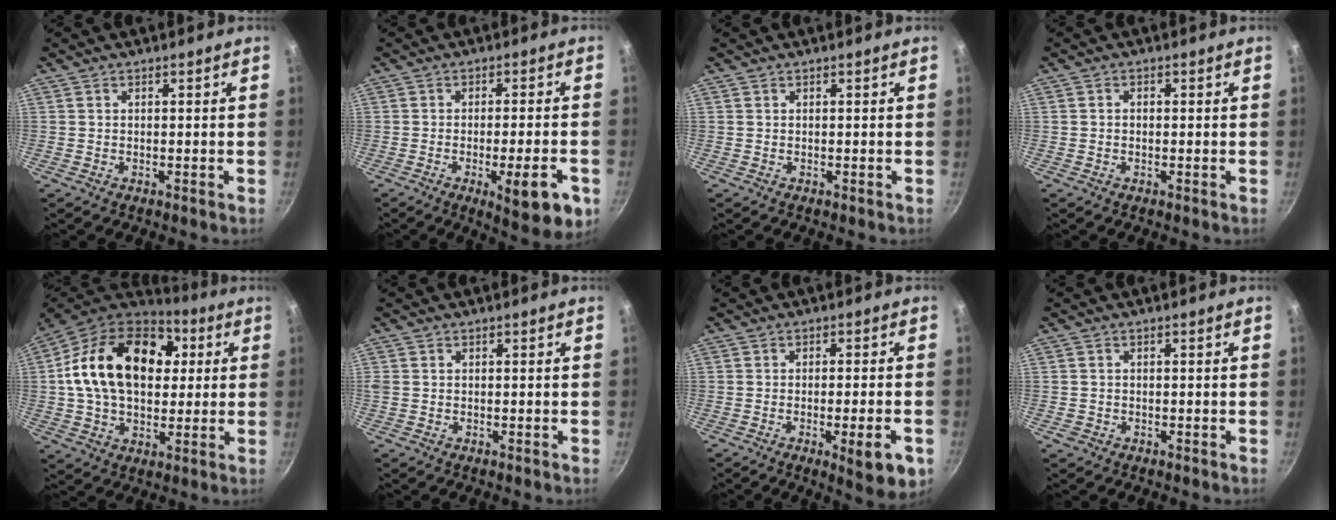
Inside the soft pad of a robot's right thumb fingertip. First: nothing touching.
{"total": 11.8, "force": [-4.5, 3.1, 10.5], "torque": [-0.123, 0.009, -0.055]}
{"total": 0.0}
{"total": 1.0, "force": [-0.1, 0.8, 0.6], "torque": [-0.011, 0.006, -0.003]}
{"total": 24.2, "force": [4.6, 16.3, 17.2], "torque": [-0.271, 0.023, 0.064]}
{"total": 0.7, "force": [0.1, 0.6, 0.4], "torque": [-0.008, 0.002, 0.001]}
{"total": 9.2, "force": [-3.5, 2.1, 8.2], "torque": [-0.096, 0.005, -0.042]}
{"total": 1.2, "force": [-0.5, 1.0, 0.3], "torque": [-0.005, 0.002, -0.005]}